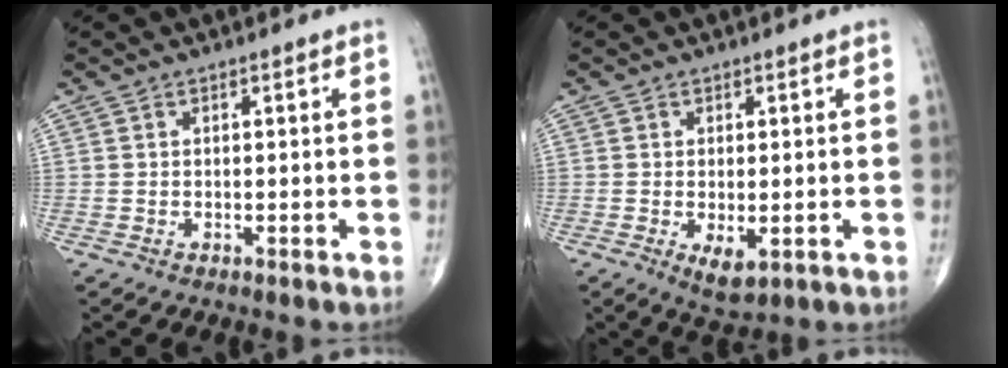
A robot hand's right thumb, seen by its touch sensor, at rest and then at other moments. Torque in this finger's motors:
{"motor_torque": [-0.40, 0.07, 0.31, 0.26, -0.03]}